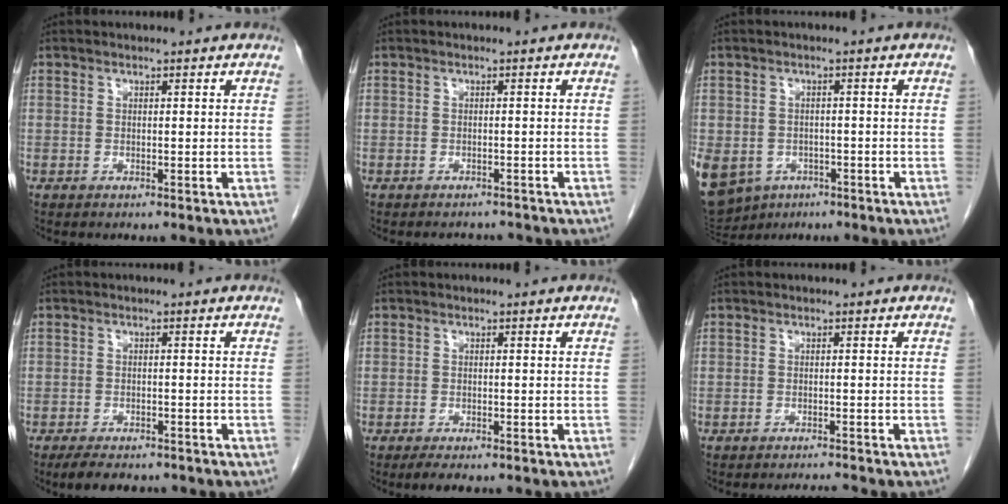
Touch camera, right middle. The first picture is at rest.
{"total": 2.3, "force": [-2.2, 0.6, 0.0], "torque": [0.002, -0.005, -0.028]}
{"total": 18.5, "force": [-8.6, 14.7, 7.4], "torque": [-0.255, -0.014, -0.117]}
{"total": 6.1, "force": [-5.1, 2.1, 2.7], "torque": [-0.043, -0.009, -0.071]}
{"total": 2.8, "force": [-2.2, 0.7, 1.7], "torque": [-0.030, -0.009, -0.030]}
{"total": 2.2, "force": [-2.0, -0.8, 0.2], "torque": [-0.006, -0.012, -0.029]}